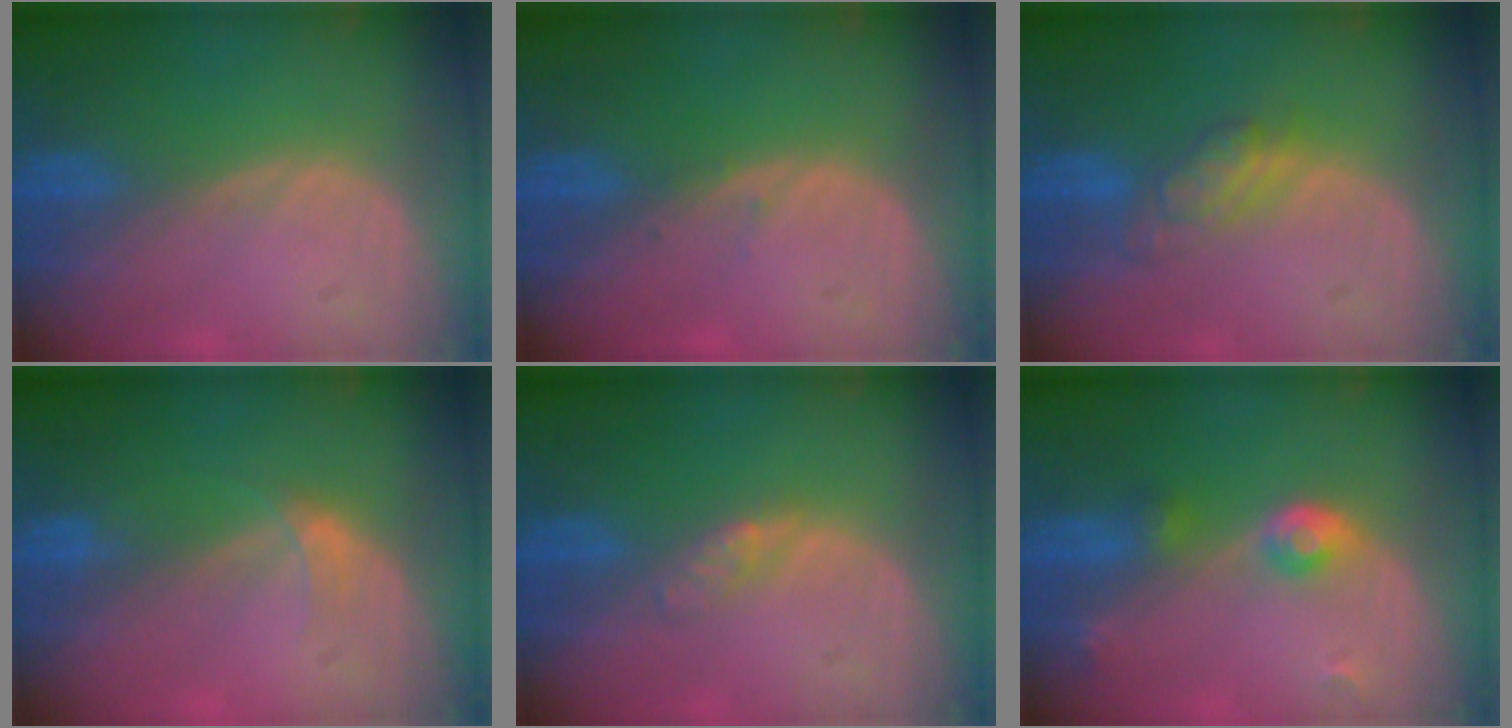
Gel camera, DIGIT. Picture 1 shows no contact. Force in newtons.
{"total": 0.7, "press": 0.4, "slide": 0.5}
{"total": 5.4, "press": 4.7, "slide": 2.7}
{"total": 1.7, "press": 1.7, "slide": 0.2}
{"total": 2.4, "press": 2.4, "slide": 0.2}
{"total": 4.0, "press": 3.9, "slide": 0.9}